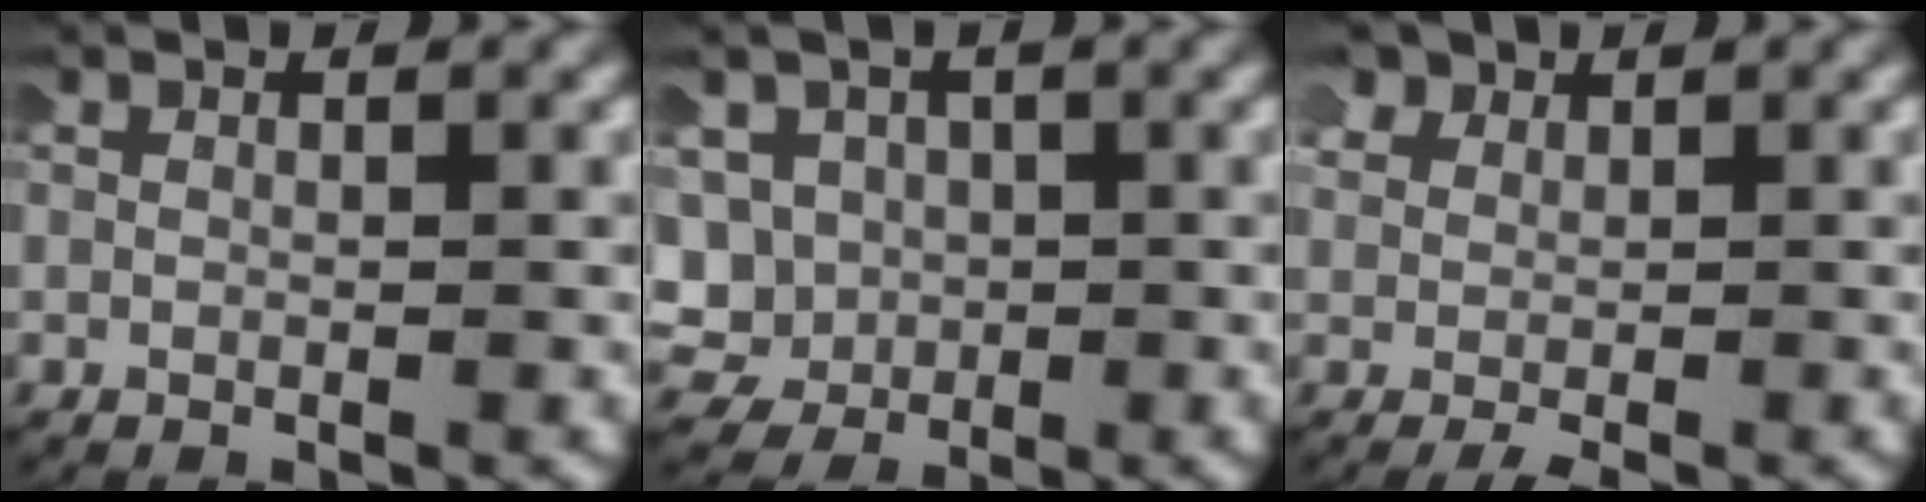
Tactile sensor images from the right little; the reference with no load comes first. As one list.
[{"total": 9.1, "force": [-1.7, 8.4, 3.1], "torque": [-0.101, -0.033, -0.028]}, {"total": 3.0, "force": [1.1, 2.2, 1.6], "torque": [-0.046, -0.007, 0.020]}]